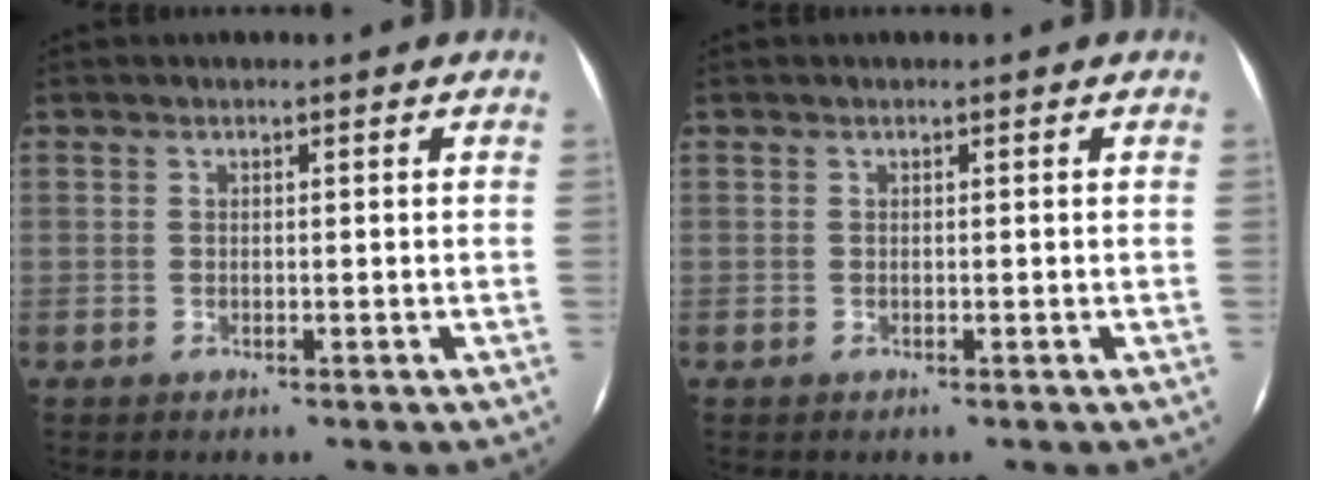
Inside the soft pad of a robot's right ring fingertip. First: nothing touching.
{"total": 0.0}